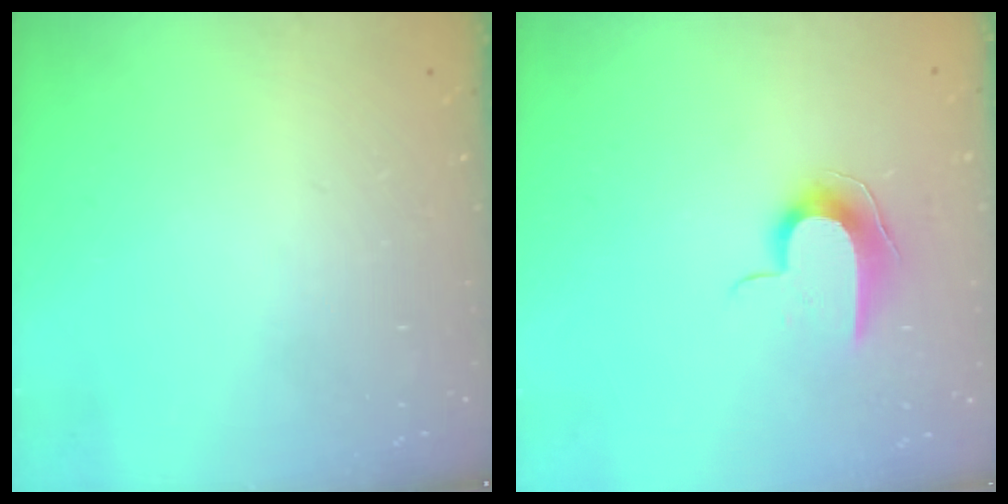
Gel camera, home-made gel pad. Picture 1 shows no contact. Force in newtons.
{"total": 8.9, "press": 8.9, "slide": 0.8}